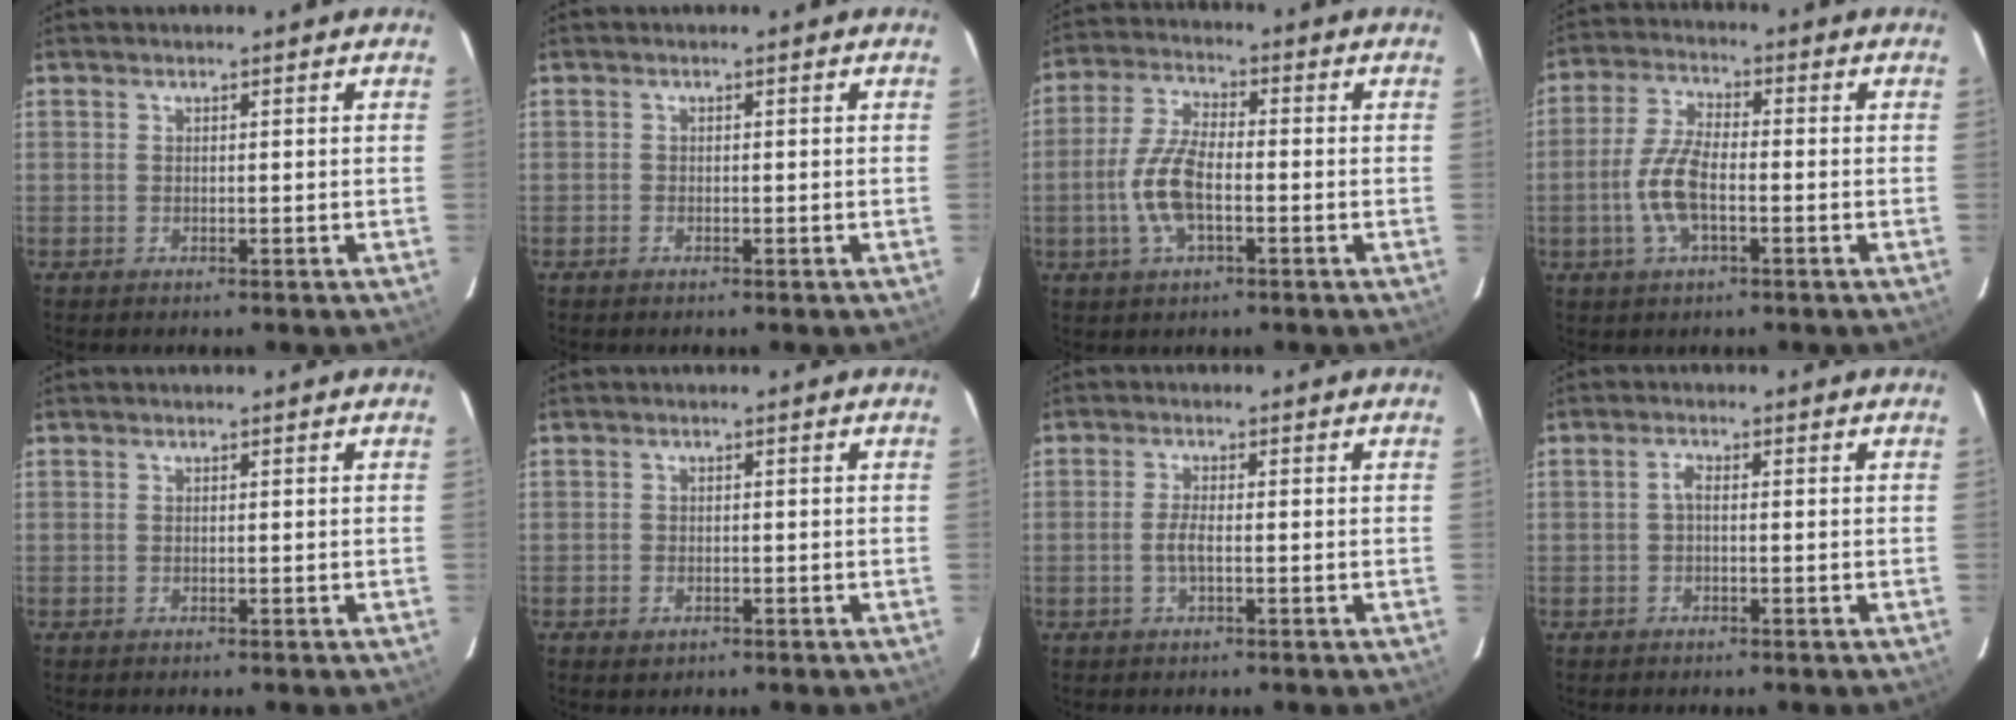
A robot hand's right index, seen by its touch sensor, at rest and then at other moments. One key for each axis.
{"total": 0.6, "fx": -0.5, "fy": 0.3, "fz": 0.0, "tx": 0.000, "ty": 0.000, "tz": -0.012}
{"total": 9.5, "fx": -2.4, "fy": 3.8, "fz": 8.3, "tx": -0.179, "ty": 0.005, "tz": -0.048}
{"total": 8.6, "fx": -2.3, "fy": 3.3, "fz": 7.6, "tx": -0.163, "ty": 0.005, "tz": -0.046}
{"total": 0.0}
{"total": 1.9, "fx": -1.0, "fy": 1.4, "fz": 0.6, "tx": -0.011, "ty": -0.003, "tz": -0.016}
{"total": 2.6, "fx": -0.7, "fy": 0.5, "fz": 2.5, "tx": -0.051, "ty": 0.000, "tz": -0.014}
{"total": 1.3, "fx": -0.3, "fy": 0.6, "fz": 1.2, "tx": -0.025, "ty": 0.007, "tz": -0.007}